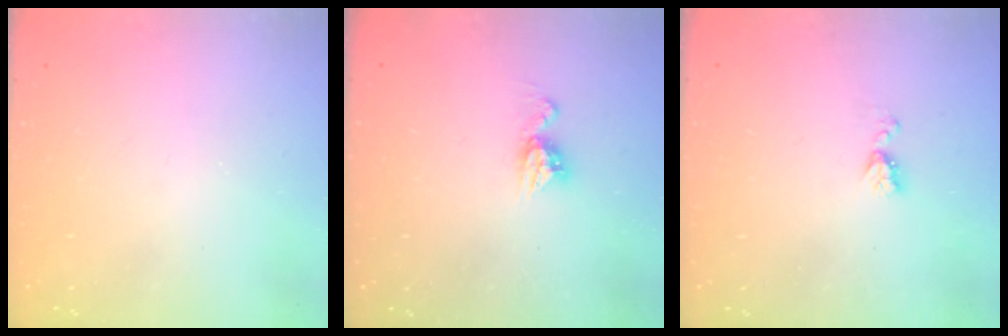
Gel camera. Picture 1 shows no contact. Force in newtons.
{"total": 6.8, "press": 6.8, "slide": 0.5}
{"total": 4.5, "press": 4.5, "slide": 0.5}